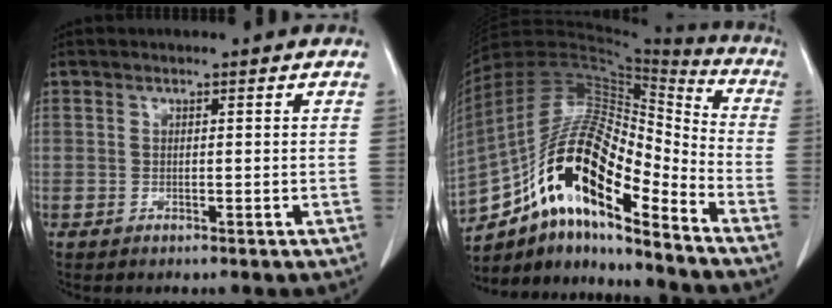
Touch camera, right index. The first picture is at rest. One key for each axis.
{"total": 21.4, "fx": -12.0, "fy": 5.9, "fz": 16.6, "tx": -0.333, "ty": 0.026, "tz": -0.209}